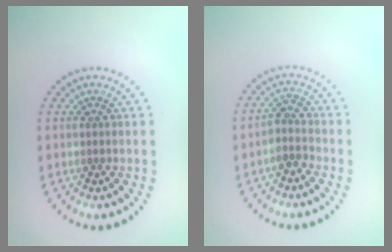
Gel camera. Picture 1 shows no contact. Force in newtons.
{"total": 1.8, "press": 1.4, "slide": 1.1}